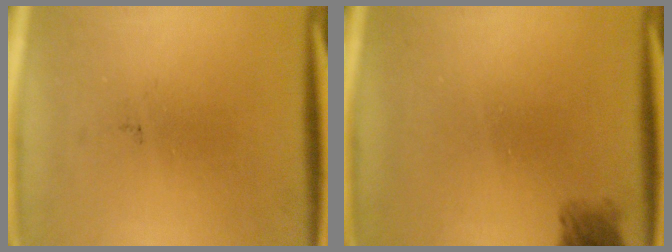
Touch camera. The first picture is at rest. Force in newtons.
{"total": 2.1}